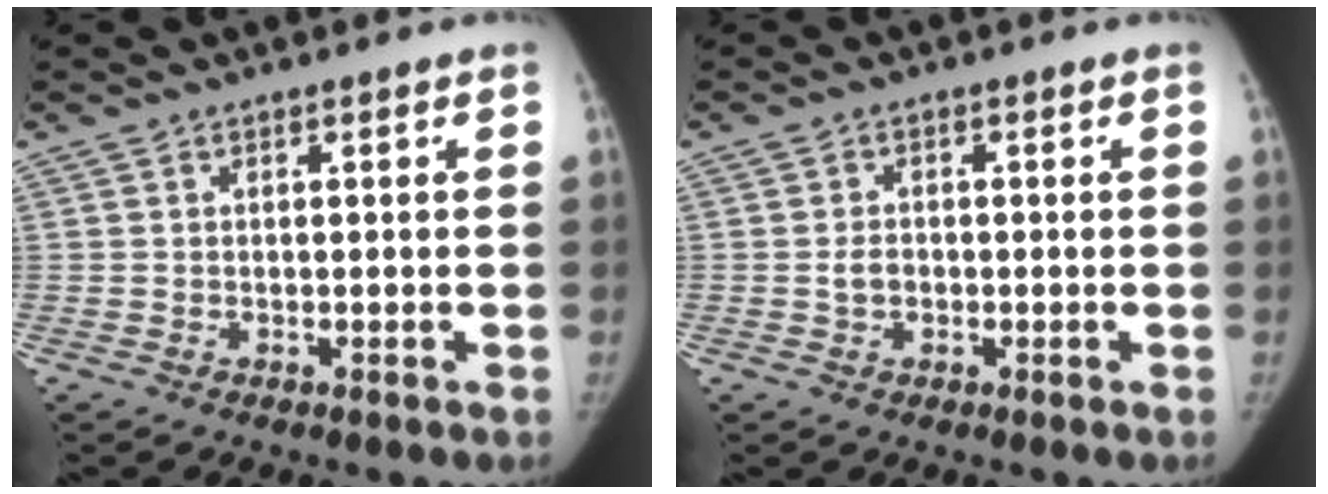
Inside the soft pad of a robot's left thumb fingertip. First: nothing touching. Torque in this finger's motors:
{"motor_torque": [-0.08, 0.07, 0.32, 0.04, 0.00]}